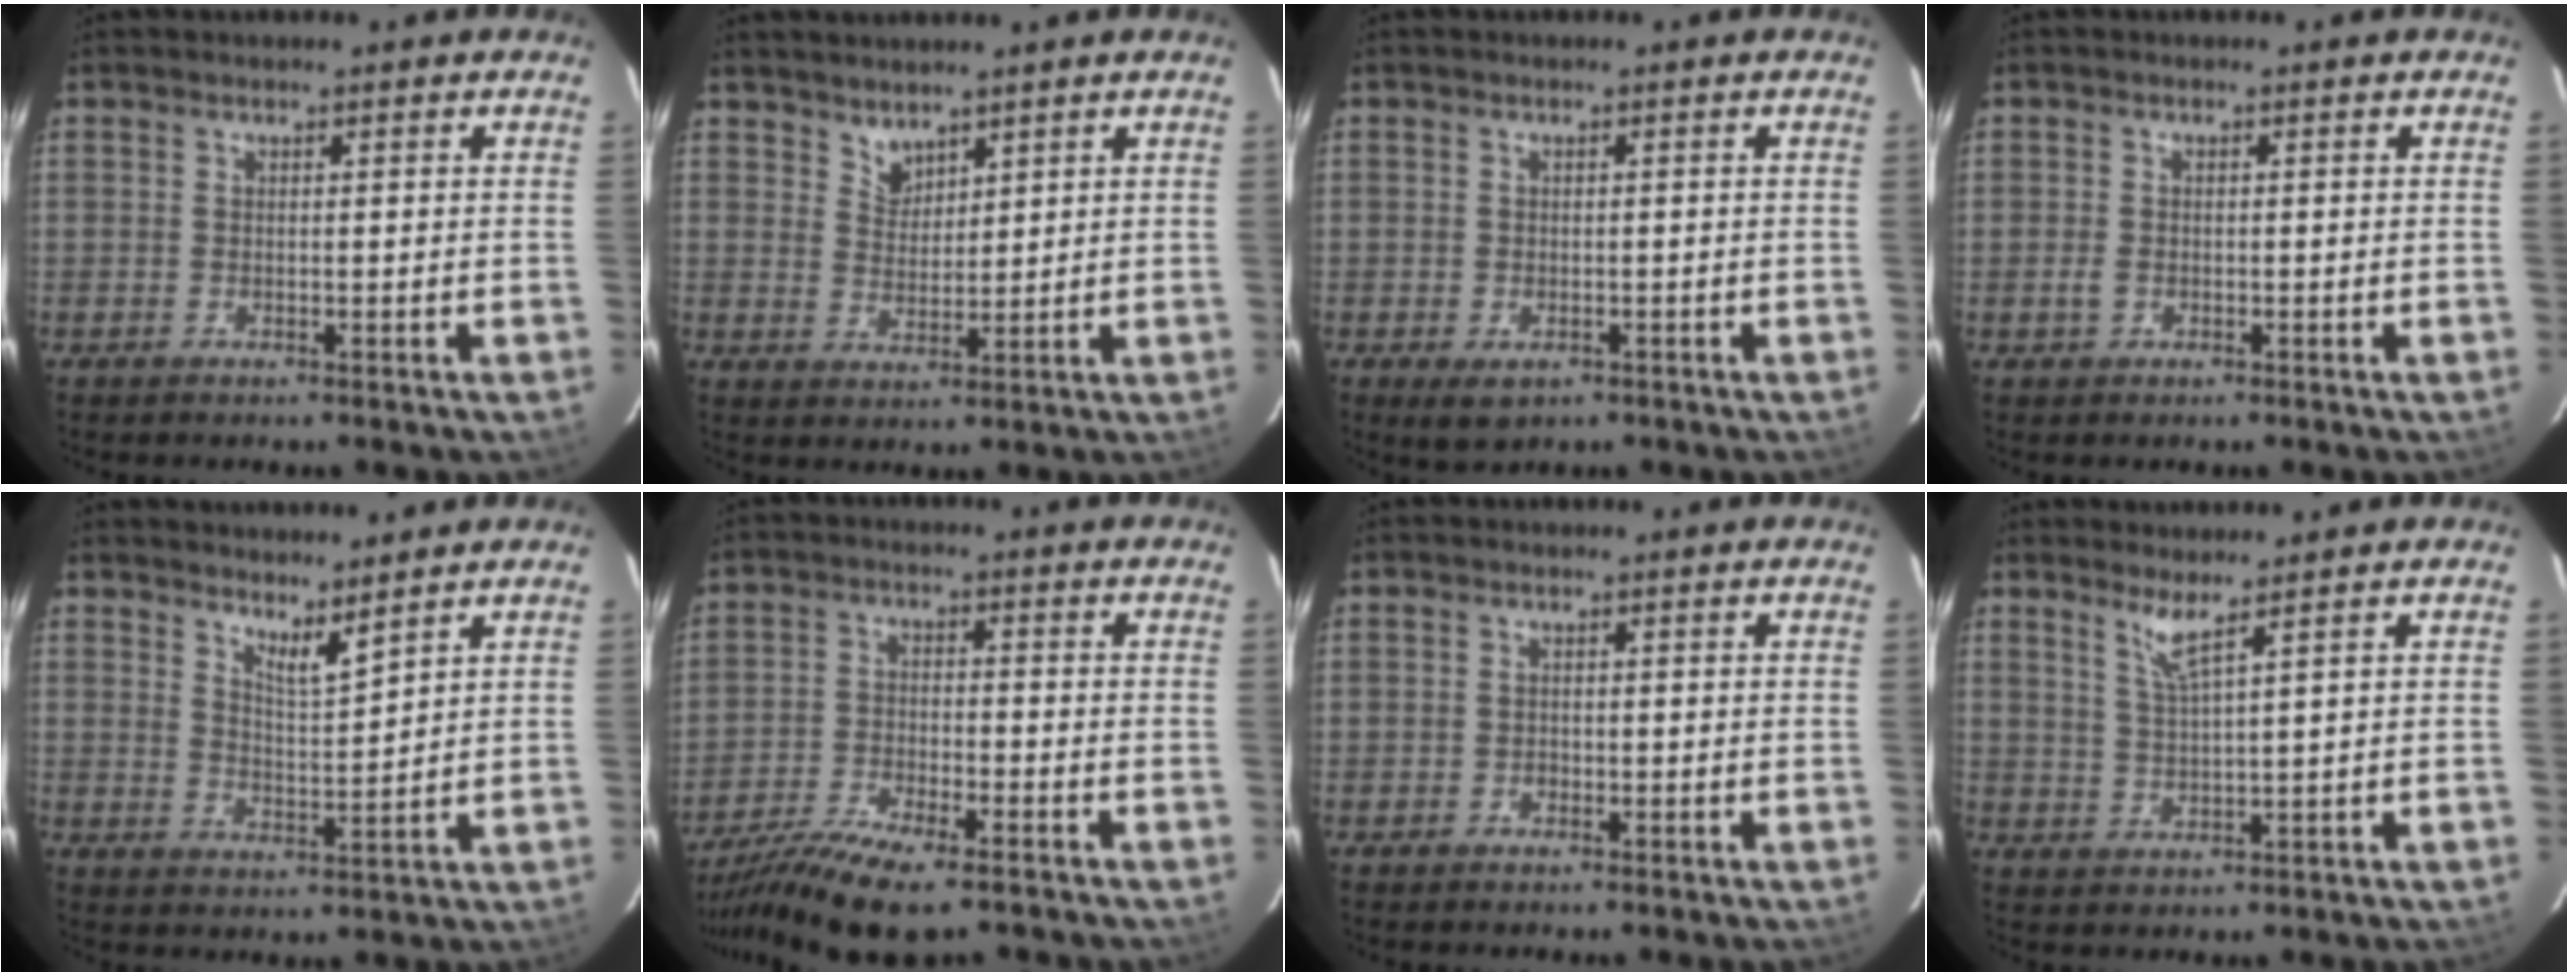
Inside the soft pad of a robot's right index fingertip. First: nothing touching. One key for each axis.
{"total": 3.3, "fx": 2.9, "fy": 1.5, "fz": 0.5, "tx": -0.002, "ty": 0.002, "tz": 0.055}
{"total": 3.2, "fx": -1.4, "fy": 2.2, "fz": 1.8, "tx": -0.034, "ty": -0.008, "tz": -0.017}
{"total": 1.7, "fx": -0.6, "fy": 1.4, "fz": 0.6, "tx": -0.013, "ty": 0.002, "tz": -0.010}
{"total": 4.3, "fx": 3.7, "fy": 0.2, "fz": 2.2, "tx": -0.037, "ty": -0.011, "tz": 0.060}
{"total": 13.0, "fx": -10.4, "fy": 3.0, "fz": 7.3, "tx": -0.170, "ty": -0.032, "tz": -0.191}
{"total": 0.8, "fx": -0.4, "fy": 0.6, "fz": 0.1, "tx": -0.002, "ty": -0.001, "tz": -0.005}
{"total": 3.3, "fx": 2.4, "fy": -0.7, "fz": 2.2, "tx": -0.048, "ty": -0.010, "tz": 0.047}